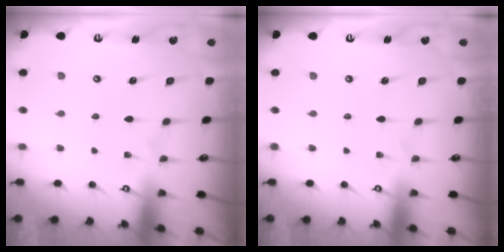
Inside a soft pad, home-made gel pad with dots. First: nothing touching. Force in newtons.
{"total": 0.0}